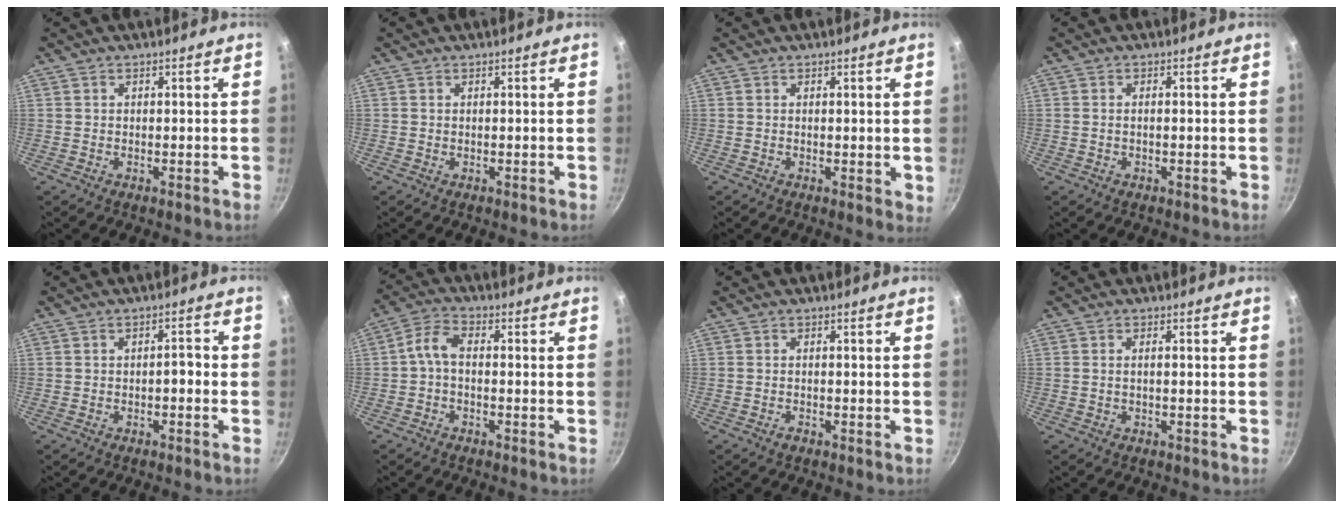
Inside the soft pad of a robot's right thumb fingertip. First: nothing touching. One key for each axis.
{"total": 0.0}
{"total": 1.6, "fx": 0.3, "fy": 0.6, "fz": 1.4, "tx": -0.015, "ty": -0.005, "tz": 0.004}
{"total": 0.8, "fx": -0.2, "fy": 0.1, "fz": 0.8, "tx": -0.025, "ty": 0.006, "tz": -0.004}
{"total": 2.3, "fx": -1.0, "fy": 1.0, "fz": 1.8, "tx": -0.018, "ty": 0.019, "tz": -0.012}
{"total": 4.6, "fx": -1.0, "fy": 2.4, "fz": 3.8, "tx": -0.086, "ty": 0.026, "tz": -0.030}
{"total": 0.9, "fx": -0.7, "fy": 0.2, "fz": 0.5, "tx": -0.014, "ty": 0.004, "tz": -0.013}
{"total": 1.1, "fx": -0.2, "fy": 0.2, "fz": 1.1, "tx": -0.031, "ty": 0.006, "tz": -0.005}